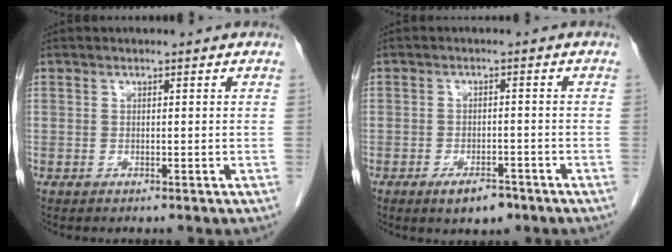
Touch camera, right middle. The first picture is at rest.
{"total": 4.1, "force": [-2.7, 1.7, 2.6], "torque": [-0.043, 0.000, -0.037]}